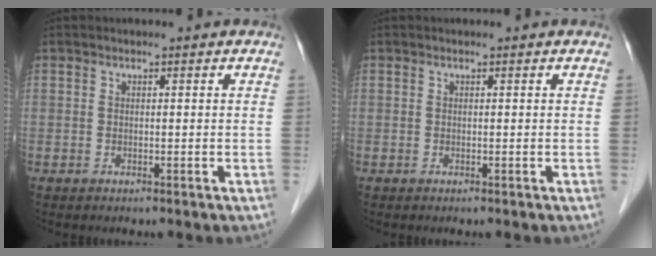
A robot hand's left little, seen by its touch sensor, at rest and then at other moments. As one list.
[{"total": 0.0}]